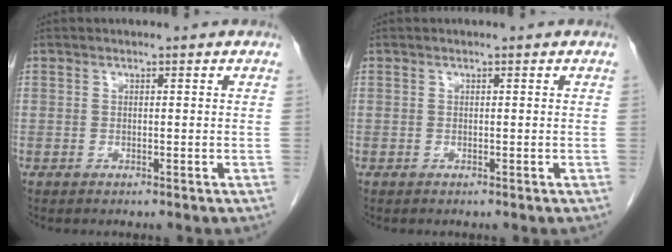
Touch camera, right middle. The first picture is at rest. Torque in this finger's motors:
{"motor_torque": [-0.01, -0.01, 0.00, 0.00]}